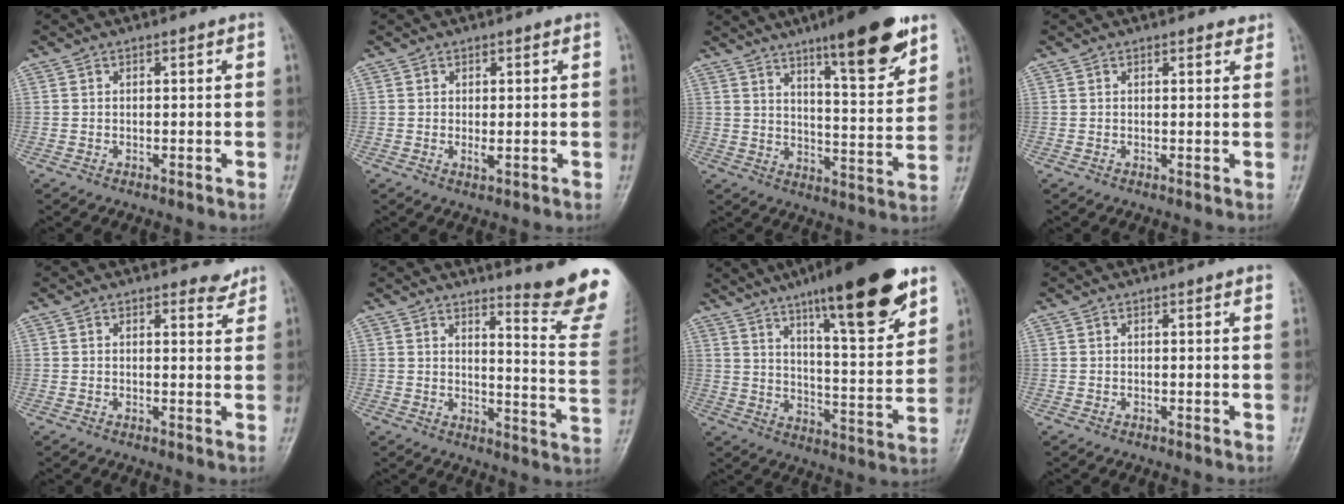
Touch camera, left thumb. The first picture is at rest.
{"total": 1.3, "force": [0.1, 0.4, 1.2], "torque": [-0.023, -0.005, 0.004]}
{"total": 16.0, "force": [10.1, 3.3, 12.0], "torque": [-0.151, -0.059, 0.154]}
{"total": 1.6, "force": [1.3, 0.6, 0.7], "torque": [-0.003, -0.005, 0.014]}
{"total": 2.5, "force": [2.3, 0.9, 0.5], "torque": [0.005, -0.021, 0.022]}
{"total": 15.0, "force": [12.9, 0.0, 7.6], "torque": [-0.079, -0.155, 0.152]}
{"total": 22.3, "force": [13.9, 4.6, 16.8], "torque": [-0.227, -0.059, 0.215]}
{"total": 1.6, "force": [1.3, 0.0, 1.0], "torque": [-0.010, 0.002, 0.009]}